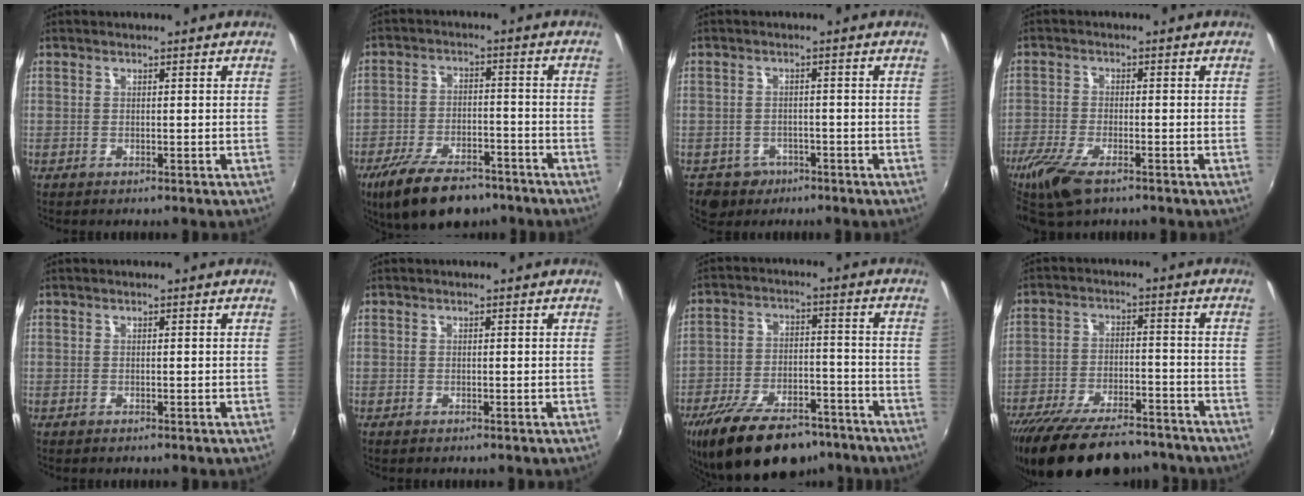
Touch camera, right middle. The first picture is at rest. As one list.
[{"total": 14.8, "force": [-10.7, 6.3, 8.2], "torque": [-0.173, -0.020, -0.173]}, {"total": 5.0, "force": [-2.8, 4.0, 1.0], "torque": [-0.035, 0.001, -0.038]}, {"total": 9.8, "force": [-6.5, 3.5, 6.5], "torque": [-0.160, -0.034, -0.126]}, {"total": 0.0}, {"total": 0.0}, {"total": 21.5, "force": [-16.1, 9.2, 11.0], "torque": [-0.219, -0.012, -0.240]}, {"total": 21.3, "force": [-17.7, 6.8, 9.8], "torque": [-0.193, -0.020, -0.259]}]